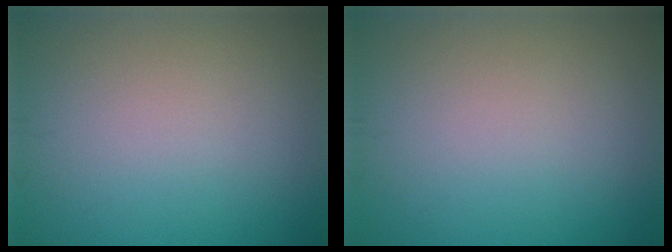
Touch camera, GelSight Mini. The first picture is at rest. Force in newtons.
{"total": 0.0}